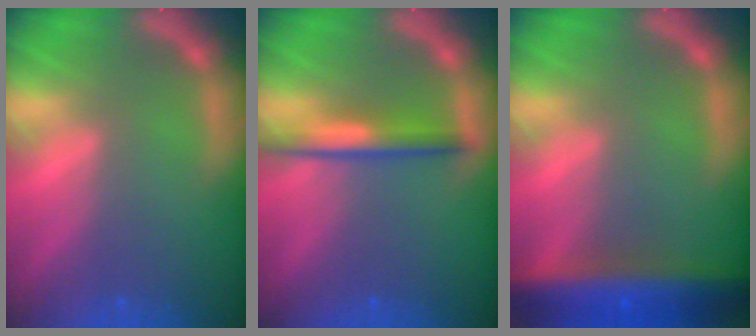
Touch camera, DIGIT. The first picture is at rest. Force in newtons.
{"total": 3.4}
{"total": 9.0}